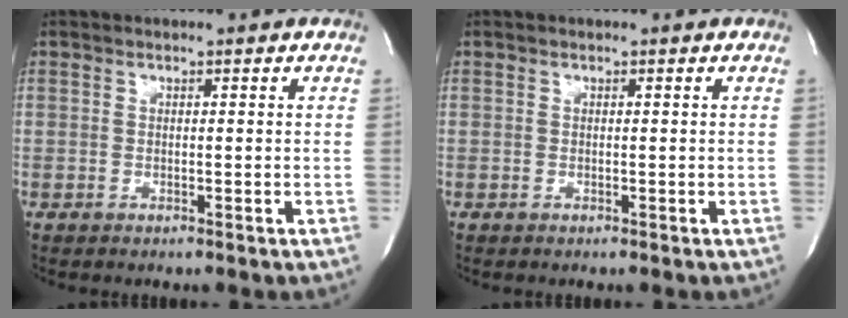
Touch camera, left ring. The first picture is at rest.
{"total": 0.0}